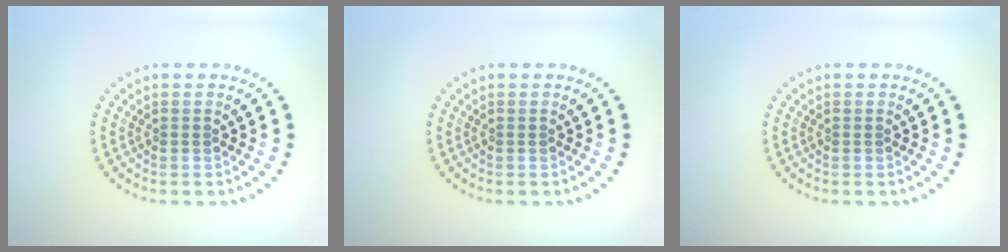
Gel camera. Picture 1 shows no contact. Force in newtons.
{"total": 0.0}
{"total": 0.0}